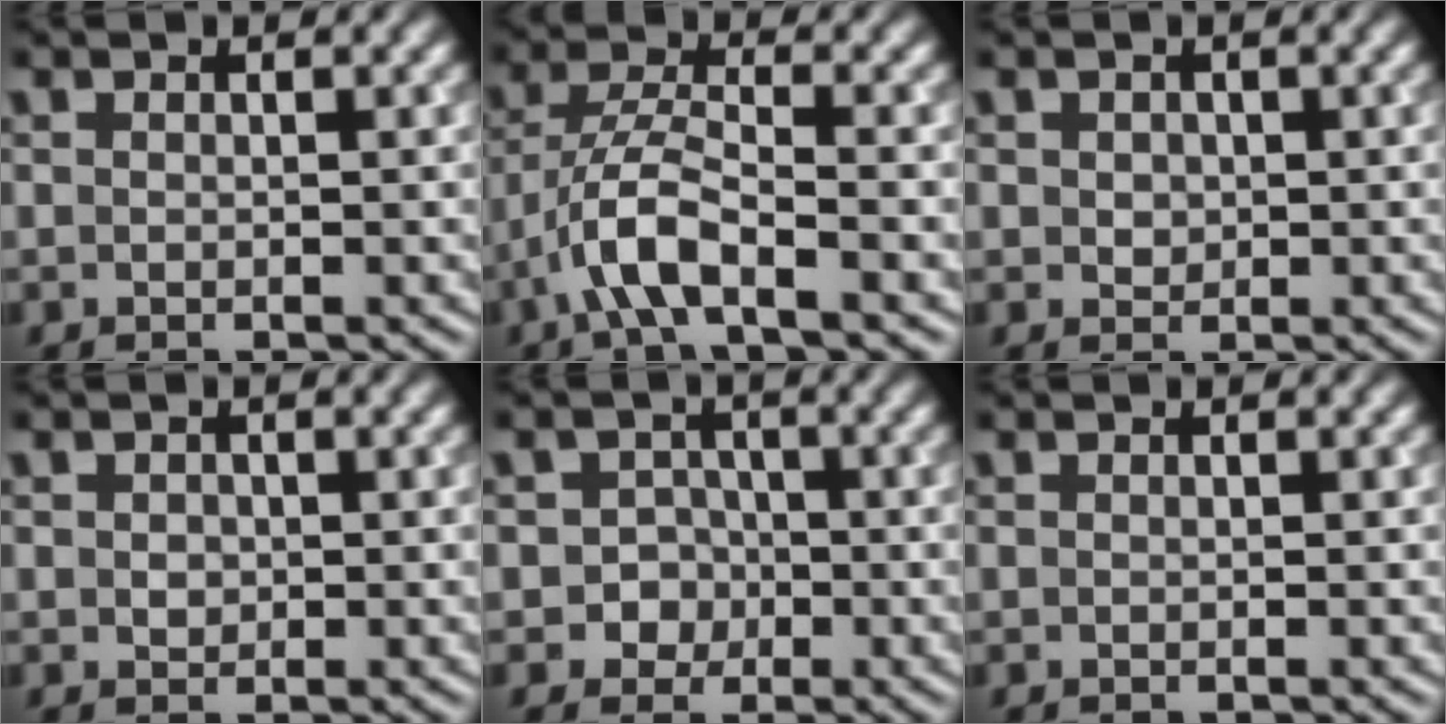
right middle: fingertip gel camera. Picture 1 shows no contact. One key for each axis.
{"total": 5.1, "fx": -2.6, "fy": 1.5, "fz": 4.2, "tx": -0.086, "ty": 0.006, "tz": -0.058}
{"total": 1.1, "fx": 0.2, "fy": 1.0, "fz": 0.5, "tx": -0.008, "ty": -0.002, "tz": 0.006}
{"total": 1.1, "fx": 0.1, "fy": 0.9, "fz": 0.5, "tx": -0.008, "ty": -0.002, "tz": 0.002}
{"total": 3.0, "fx": -0.9, "fy": 2.8, "fz": 0.5, "tx": 0.022, "ty": 0.006, "tz": -0.029}
{"total": 0.0}